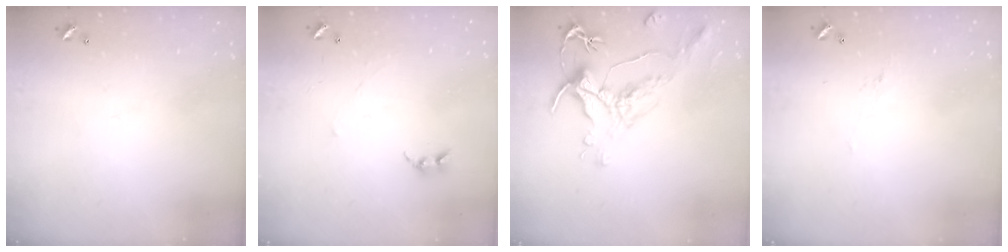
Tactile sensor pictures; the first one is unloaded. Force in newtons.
{"total": 0.9, "press": 0.8, "slide": 0.3}
{"total": 1.7, "press": 1.1, "slide": 1.2}
{"total": 0.8, "press": 0.5, "slide": 0.6}